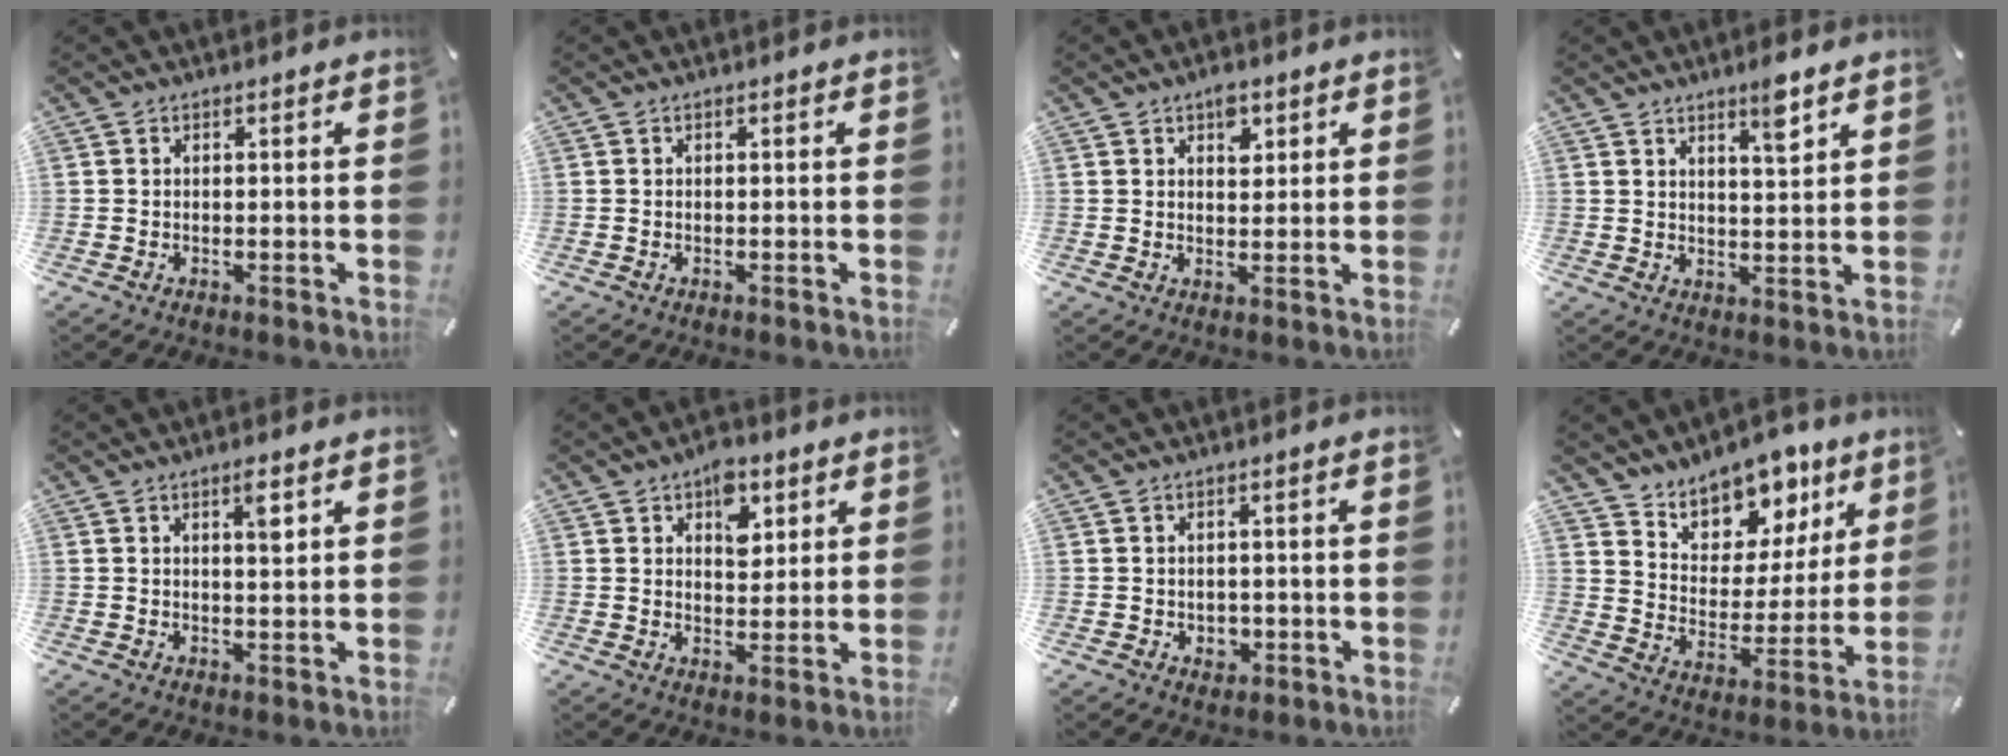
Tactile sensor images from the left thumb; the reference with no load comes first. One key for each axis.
{"total": 0.0}
{"total": 4.0, "fx": 2.2, "fy": 2.4, "fz": 2.4, "tx": -0.021, "ty": -0.009, "tz": 0.033}
{"total": 5.5, "fx": 4.2, "fy": 0.9, "fz": 3.4, "tx": -0.046, "ty": -0.028, "tz": 0.067}
{"total": 3.6, "fx": 1.8, "fy": 0.7, "fz": 3.0, "tx": -0.051, "ty": -0.004, "tz": 0.027}
{"total": 7.5, "fx": 3.8, "fy": 4.8, "fz": 4.3, "tx": -0.041, "ty": -0.012, "tz": 0.060}
{"total": 2.1, "fx": -0.2, "fy": 2.0, "fz": 0.7, "tx": -0.007, "ty": 0.000, "tz": -0.005}
{"total": 12.7, "fx": 10.8, "fy": 6.4, "fz": 1.8, "tx": -0.026, "ty": -0.109, "tz": 0.195}